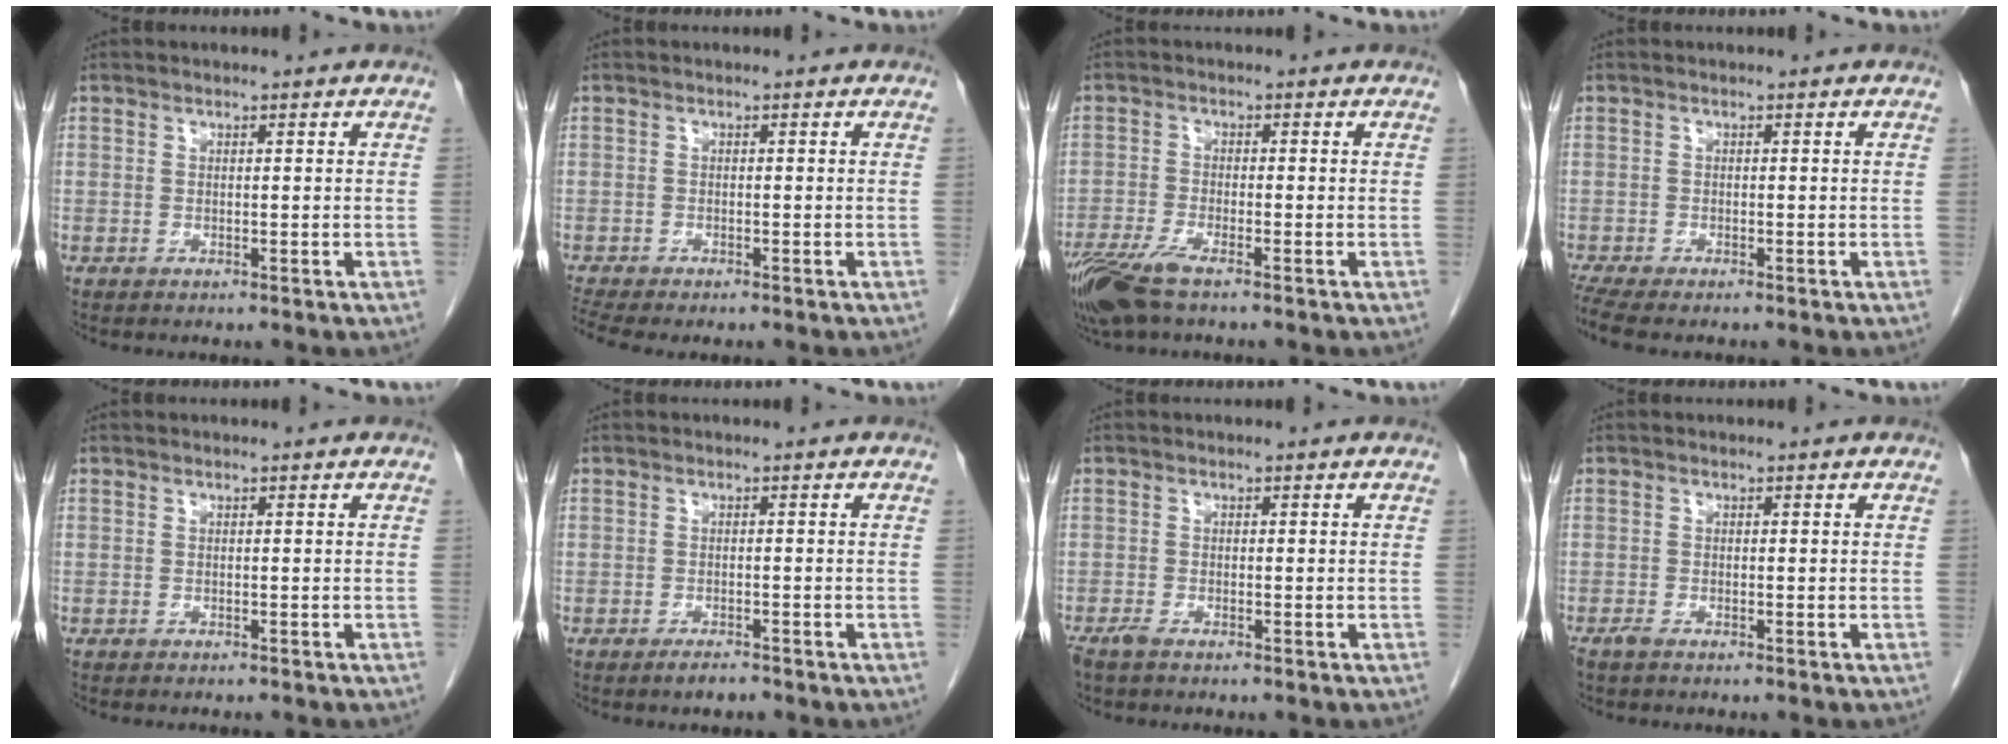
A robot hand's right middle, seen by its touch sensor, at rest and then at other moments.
{"total": 3.4, "force": [-3.0, 0.5, 1.6], "torque": [-0.034, -0.005, -0.048]}
{"total": 7.4, "force": [-5.2, 1.4, 5.0], "torque": [-0.102, -0.017, -0.098]}
{"total": 3.6, "force": [-3.1, 0.3, 1.8], "torque": [-0.038, -0.011, -0.056]}
{"total": 1.6, "force": [-1.5, 0.3, 0.6], "torque": [-0.010, -0.002, -0.017]}
{"total": 1.6, "force": [-1.3, 0.3, 0.8], "torque": [-0.017, -0.002, -0.019]}
{"total": 1.7, "force": [-1.4, 0.3, 1.0], "torque": [-0.026, -0.005, -0.026]}
{"total": 1.0, "force": [-0.8, 0.2, 0.6], "torque": [-0.019, -0.003, -0.016]}